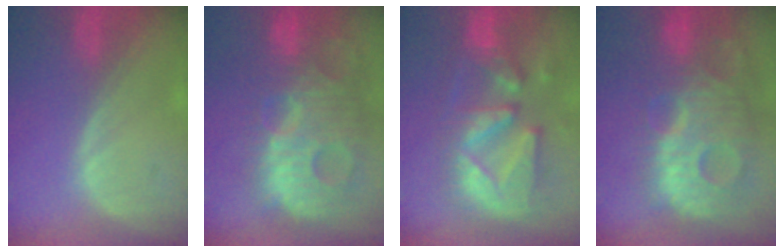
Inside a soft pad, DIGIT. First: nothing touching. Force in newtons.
{"total": 14.1, "press": 12.2, "slide": 7.1}
{"total": 13.1, "press": 11.4, "slide": 6.5}
{"total": 13.8, "press": 11.9, "slide": 7.1}